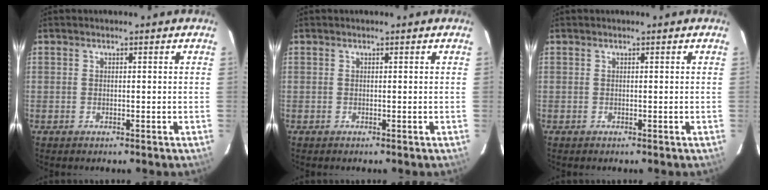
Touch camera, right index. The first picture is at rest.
{"total": 0.0}
{"total": 0.0}